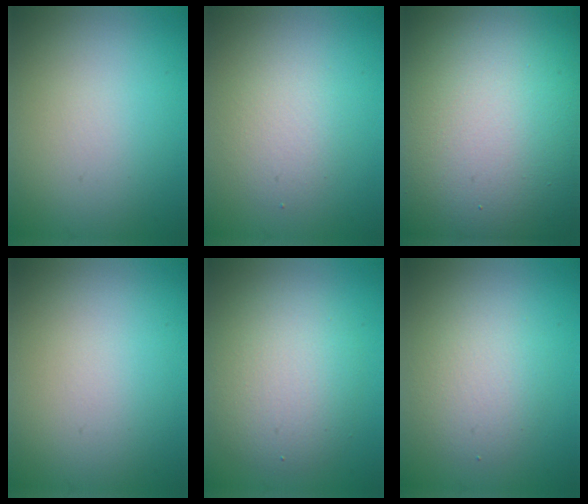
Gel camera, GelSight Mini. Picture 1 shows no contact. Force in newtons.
{"total": 2.3, "press": 2.3, "slide": 0.1}
{"total": 25.4, "press": 25.3, "slide": 1.9}
{"total": 0.0}
{"total": 4.6, "press": 4.6, "slide": 0.1}
{"total": 2.9, "press": 2.9, "slide": 0.1}